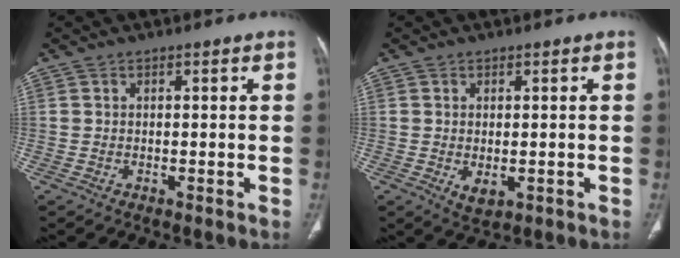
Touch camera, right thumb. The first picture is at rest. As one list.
[{"total": 3.1, "force": [-0.8, 1.6, 2.5], "torque": [-0.039, -0.006, -0.001]}]